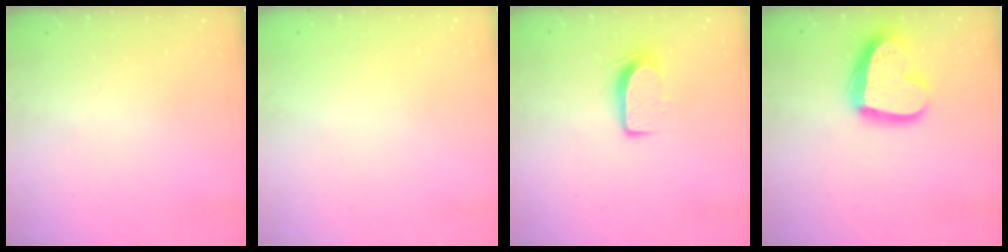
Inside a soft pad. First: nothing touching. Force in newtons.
{"total": 0.0}
{"total": 8.0, "press": 8.0, "slide": 0.9}
{"total": 18.3, "press": 18.2, "slide": 1.6}